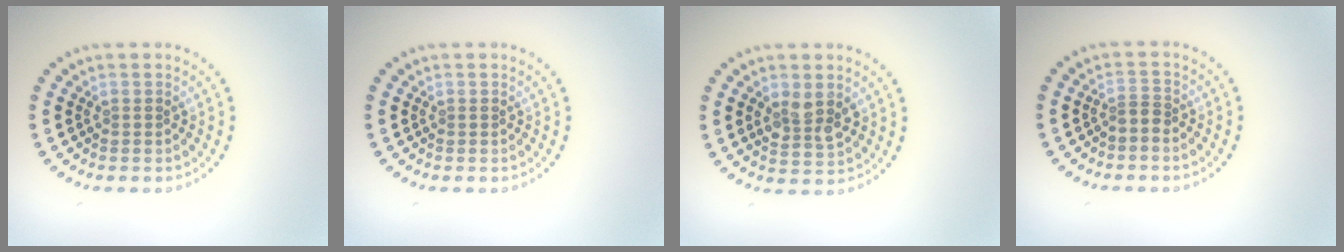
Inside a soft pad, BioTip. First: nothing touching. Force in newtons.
{"total": 0.0}
{"total": 2.8, "press": 2.7, "slide": 0.6}
{"total": 1.1, "press": 0.8, "slide": 0.8}